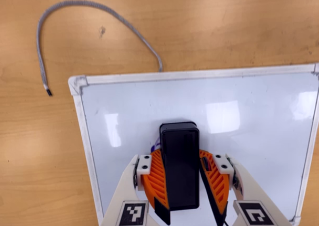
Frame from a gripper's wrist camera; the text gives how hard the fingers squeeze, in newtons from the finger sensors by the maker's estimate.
{"total": 14.3, "left": 16.1, "right": 12.6}